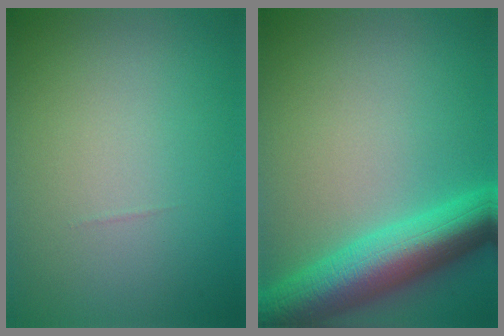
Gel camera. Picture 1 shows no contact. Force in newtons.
{"total": 9.0, "press": 9.0, "slide": 0.2}